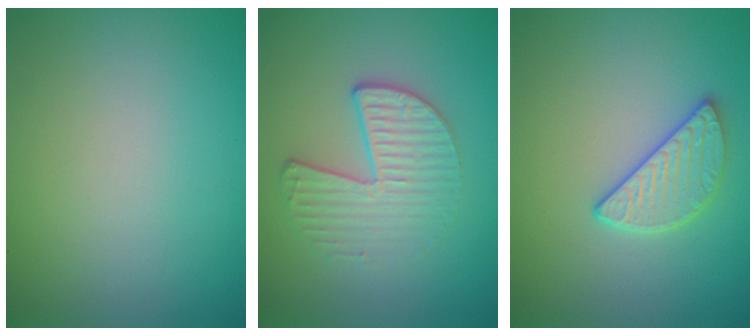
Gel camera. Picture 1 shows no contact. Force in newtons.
{"total": 3.5, "press": 2.8, "slide": 2.0}
{"total": 2.9, "press": 2.6, "slide": 1.1}